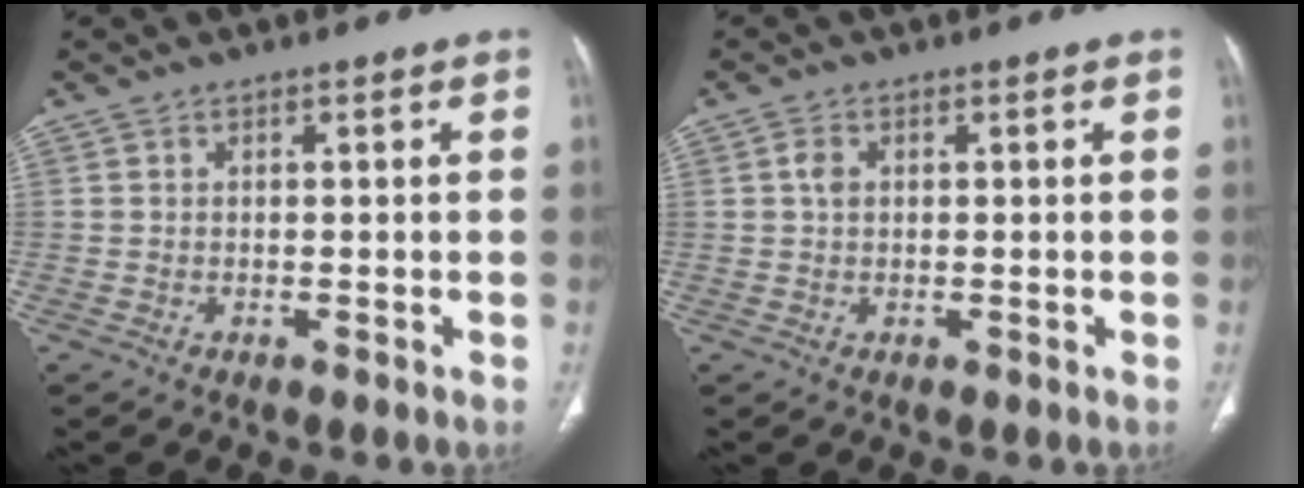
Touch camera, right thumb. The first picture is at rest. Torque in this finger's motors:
{"motor_torque": [0.30, 0.20, 0.68, 0.19, -0.04]}